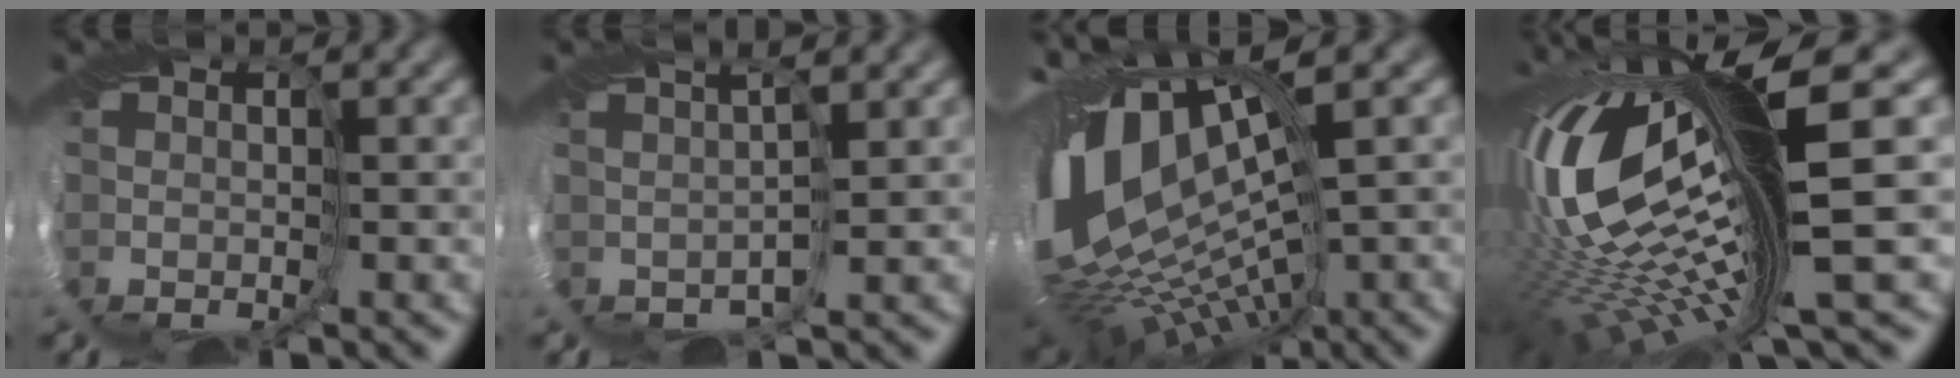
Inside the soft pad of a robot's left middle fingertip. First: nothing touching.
{"total": 1.9, "force": [1.6, -1.1, 0.0], "torque": [0.004, 0.029, 0.018]}
{"total": 14.9, "force": [1.3, 6.4, 13.4], "torque": [-0.279, -0.017, 0.051]}
{"total": 16.1, "force": [-0.2, 3.2, 15.8], "torque": [-0.303, -0.036, 0.020]}